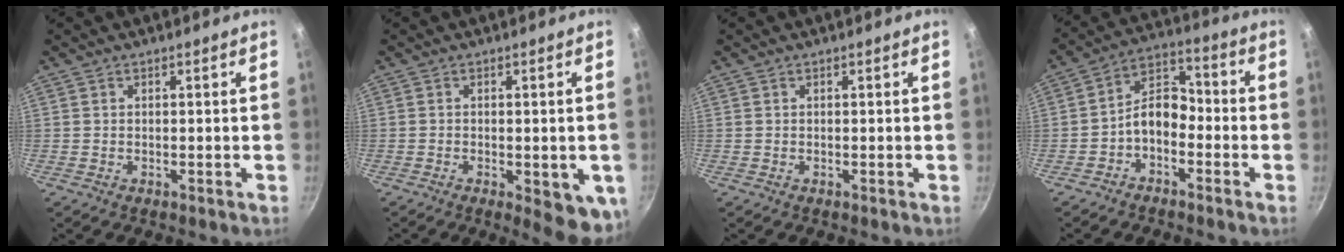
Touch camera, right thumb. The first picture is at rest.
{"total": 9.5, "force": [-2.8, 3.5, 8.4], "torque": [-0.083, -0.005, -0.030]}
{"total": 0.0}
{"total": 7.7, "force": [-2.9, 5.0, 5.0], "torque": [-0.064, 0.052, -0.066]}